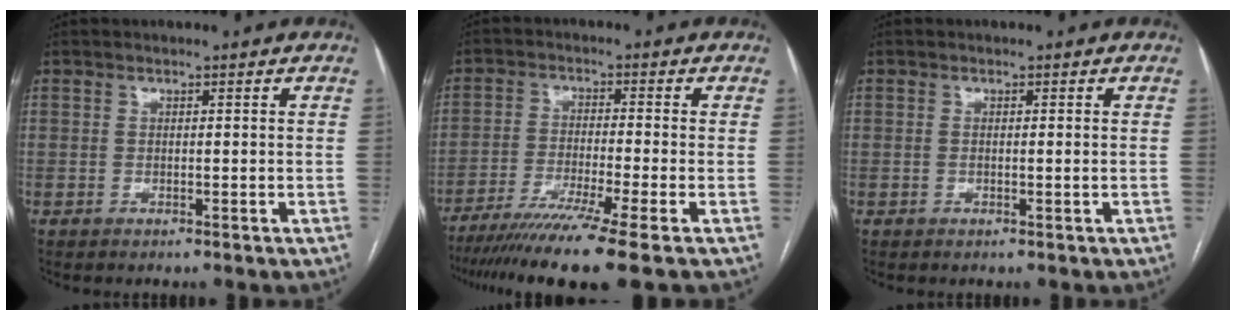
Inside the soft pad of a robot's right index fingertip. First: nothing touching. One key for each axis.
{"total": 12.4, "fx": -9.3, "fy": -2.0, "fz": 8.0, "tx": -0.127, "ty": -0.038, "tz": -0.147}
{"total": 0.7, "fx": 0.0, "fy": 0.0, "fz": 0.7, "tx": -0.018, "ty": 0.000, "tz": 0.003}